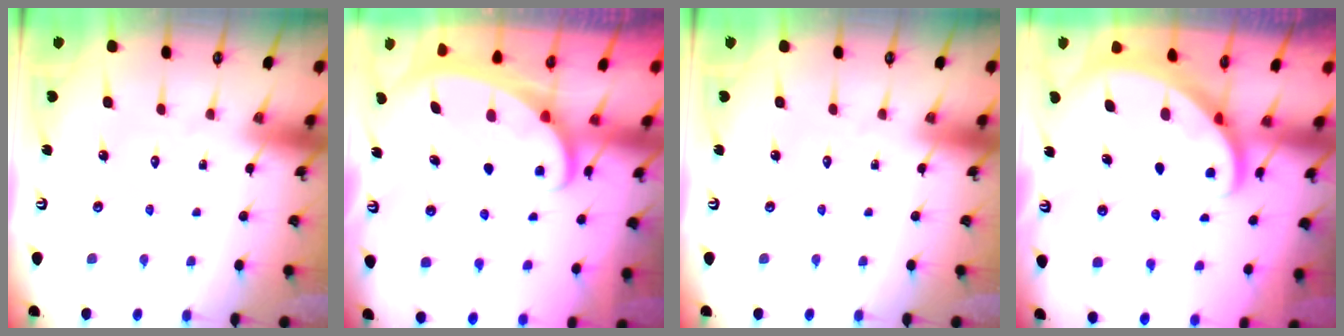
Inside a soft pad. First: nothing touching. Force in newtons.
{"total": 2.1, "press": 2.1, "slide": 0.3}
{"total": 0.0}
{"total": 2.2, "press": 2.2, "slide": 0.3}